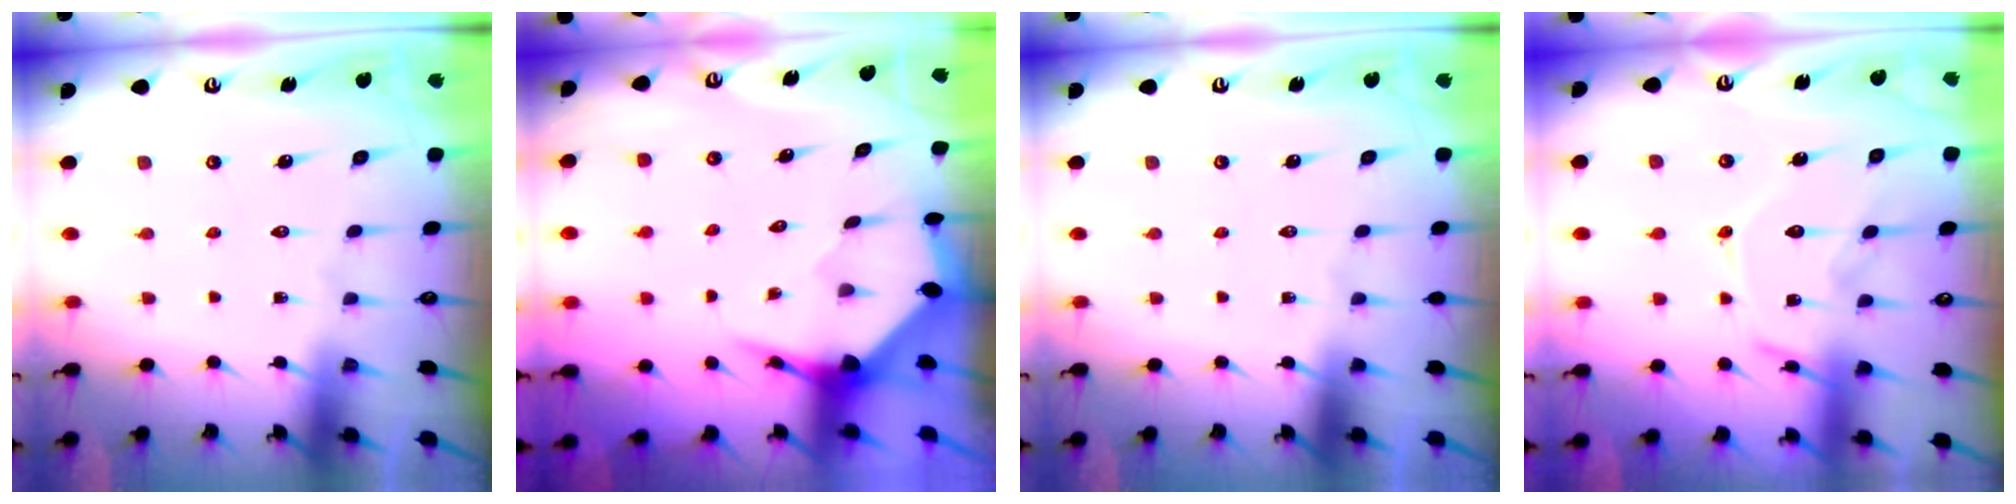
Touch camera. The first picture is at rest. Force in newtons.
{"total": 3.7, "press": 3.6, "slide": 0.4}
{"total": 0.0}
{"total": 11.7, "press": 11.6, "slide": 0.7}